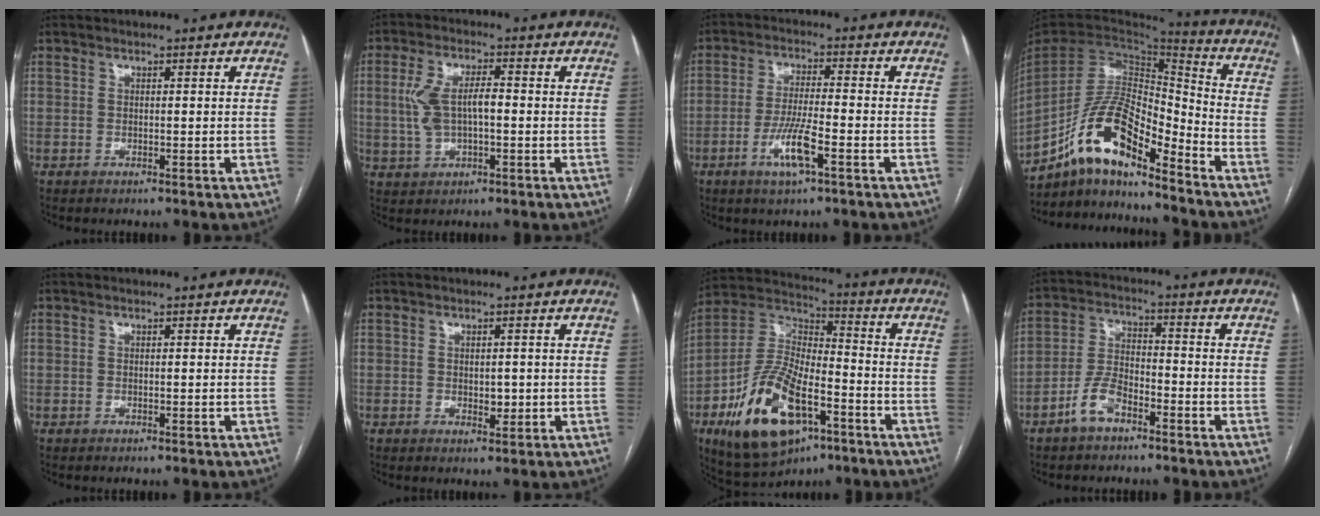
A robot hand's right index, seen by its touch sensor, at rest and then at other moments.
{"total": 7.4, "force": [0.1, 3.2, 6.7], "torque": [-0.147, 0.019, 0.006]}
{"total": 7.0, "force": [-3.2, 0.6, 6.2], "torque": [-0.125, -0.007, -0.058]}
{"total": 14.5, "force": [-10.3, 3.7, 9.5], "torque": [-0.187, 0.027, -0.186]}
{"total": 0.0}
{"total": 2.3, "force": [-0.1, 1.3, 1.8], "torque": [-0.025, -0.003, 0.004]}
{"total": 19.1, "force": [-8.7, 8.3, 14.8], "torque": [-0.298, 0.002, -0.145]}
{"total": 6.3, "force": [-4.1, 2.7, 4.1], "torque": [-0.094, 0.011, -0.080]}